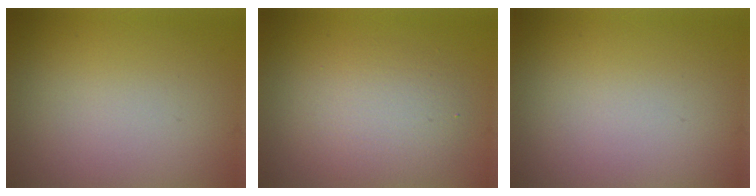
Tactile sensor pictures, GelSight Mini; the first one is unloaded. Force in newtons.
{"total": 4.0, "press": 4.0, "slide": 0.2}
{"total": 0.0}